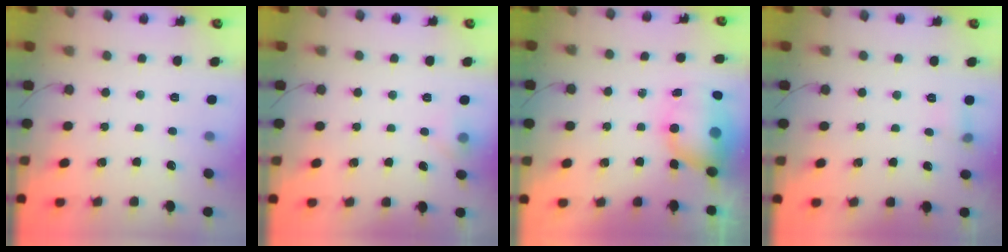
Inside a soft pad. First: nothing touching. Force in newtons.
{"total": 5.3, "press": 5.0, "slide": 1.8}
{"total": 9.0, "press": 8.8, "slide": 1.9}
{"total": 5.4, "press": 5.1, "slide": 1.8}